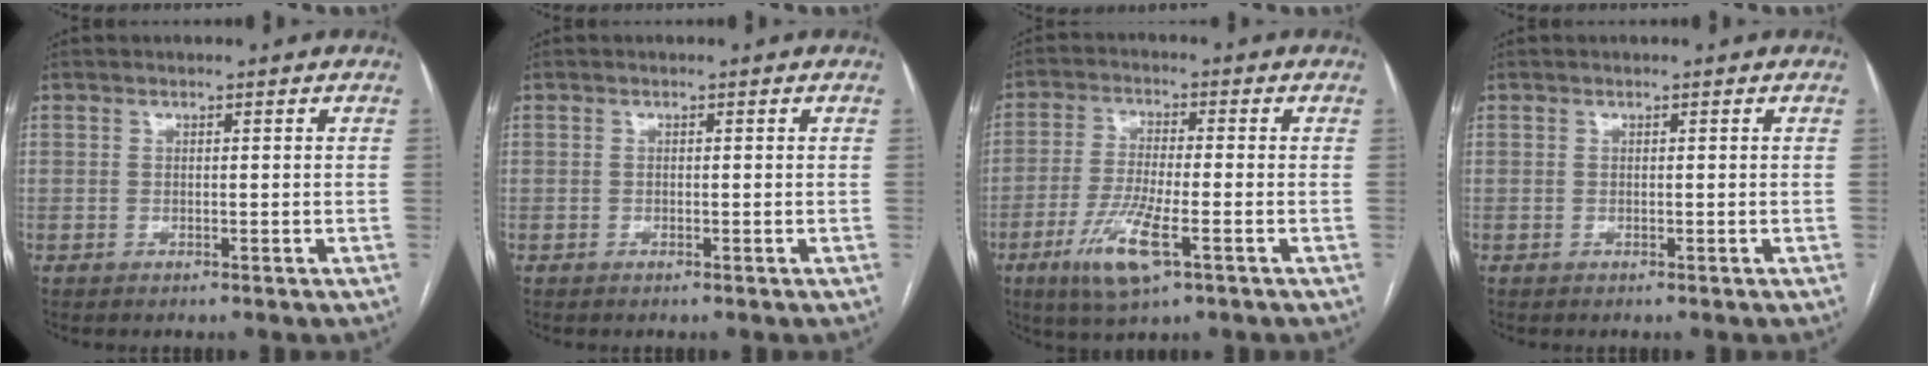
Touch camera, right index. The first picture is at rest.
{"total": 0.0}
{"total": 9.4, "force": [-4.3, 1.5, 8.2], "torque": [-0.168, -0.019, -0.076]}
{"total": 0.0}